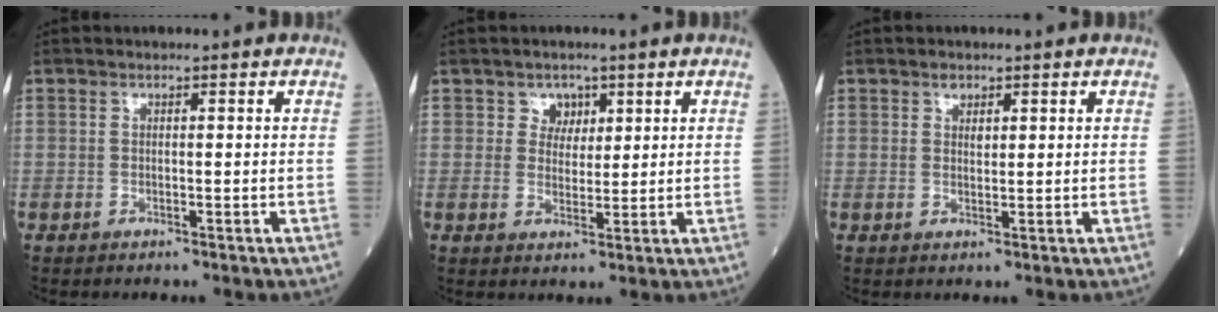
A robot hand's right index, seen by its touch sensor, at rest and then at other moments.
{"total": 2.8, "force": [1.6, 2.3, 0.6], "torque": [-0.003, 0.000, 0.023]}
{"total": 1.4, "force": [0.9, 0.8, 0.7], "torque": [-0.011, 0.000, 0.015]}